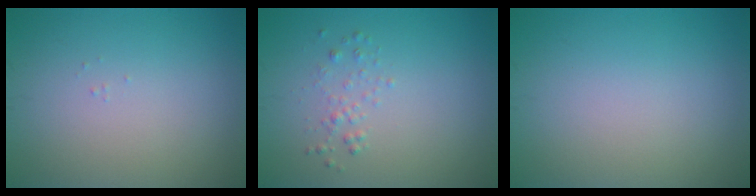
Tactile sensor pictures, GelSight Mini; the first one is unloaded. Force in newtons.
{"total": 1.0, "press": 1.0, "slide": 0.0}
{"total": 0.0}